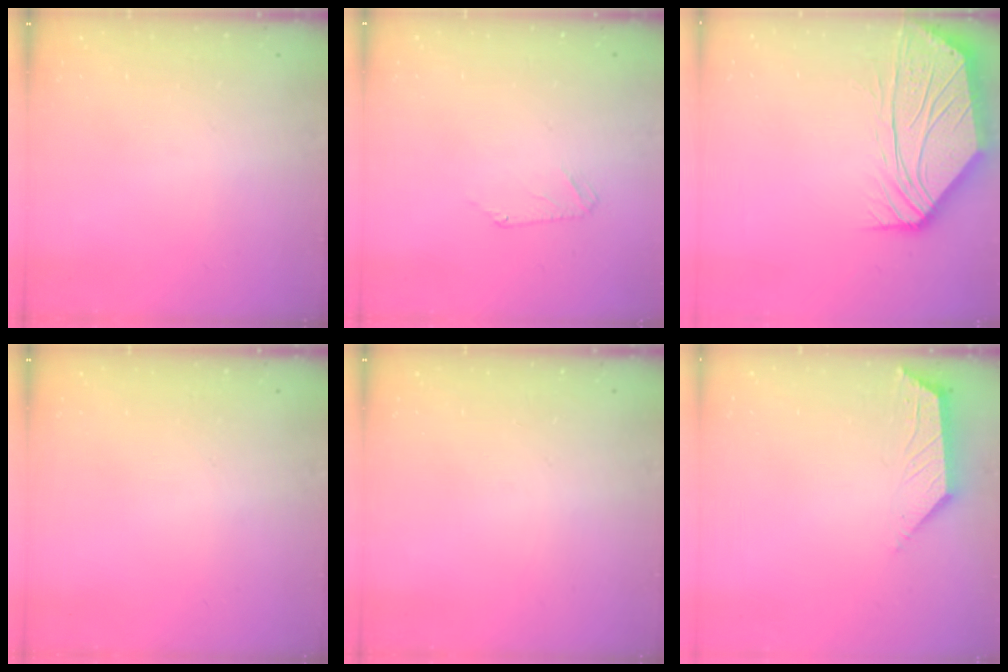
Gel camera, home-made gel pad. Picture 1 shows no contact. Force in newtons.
{"total": 2.4, "press": 2.4, "slide": 0.5}
{"total": 14.3, "press": 14.1, "slide": 1.9}
{"total": 0.0}
{"total": 0.0}
{"total": 3.2, "press": 3.2, "slide": 0.6}